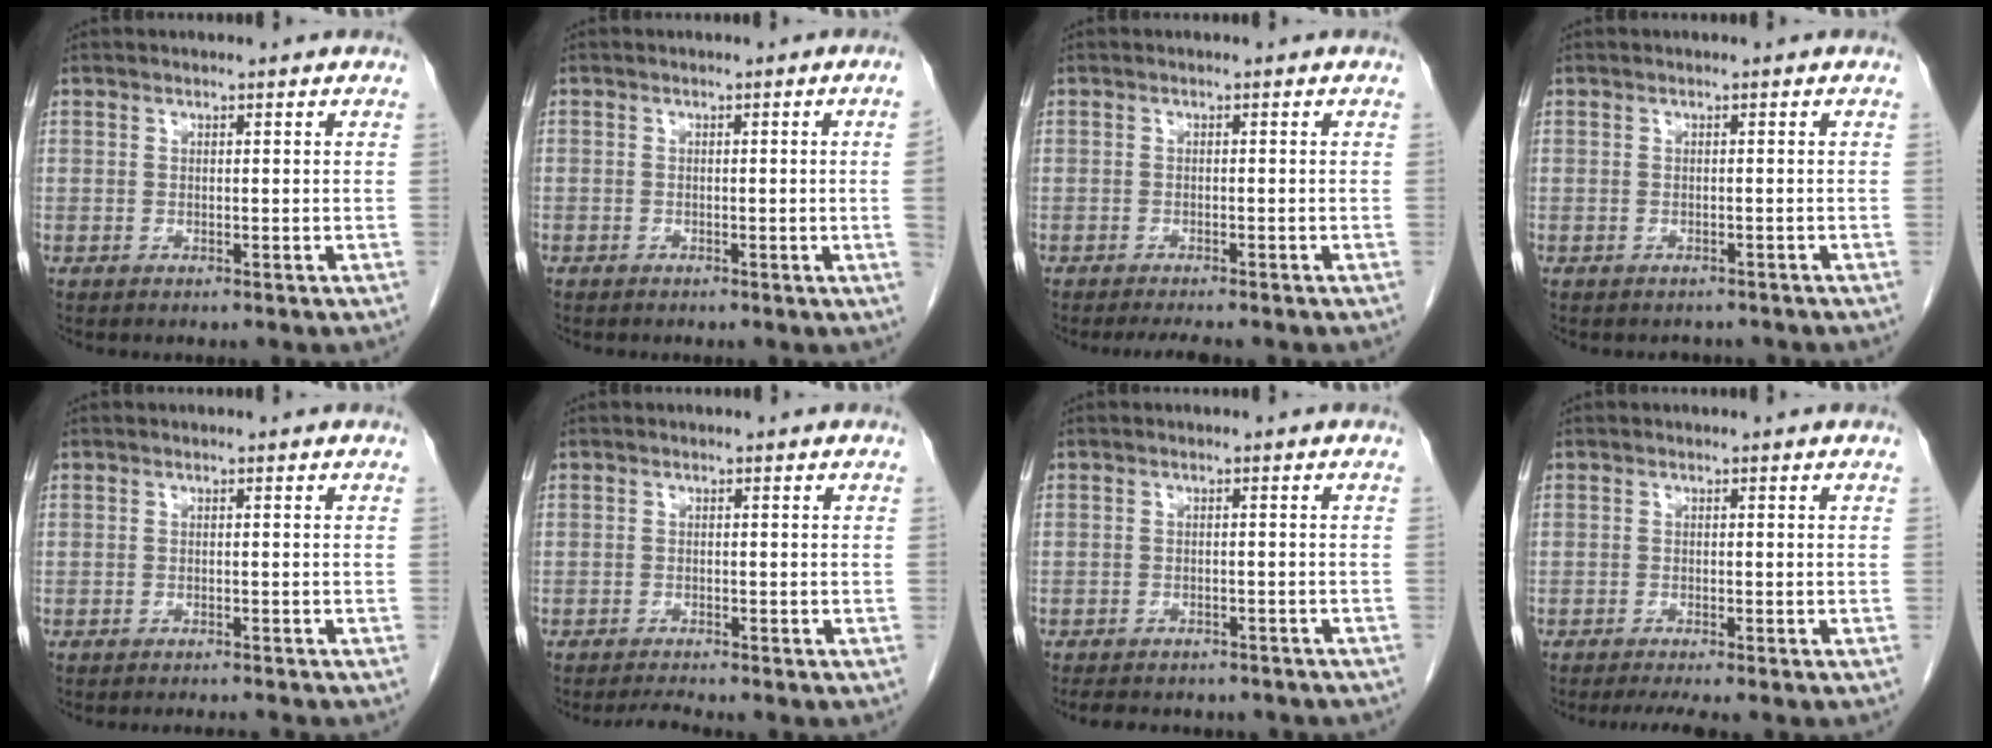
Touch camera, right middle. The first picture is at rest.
{"total": 2.2, "force": [-0.4, -0.8, 2.0], "torque": [-0.020, 0.001, -0.006]}
{"total": 3.6, "force": [-3.1, 0.4, 1.8], "torque": [-0.026, -0.009, -0.043]}
{"total": 2.2, "force": [-2.0, 0.9, 0.2], "torque": [-0.007, -0.002, -0.026]}
{"total": 2.8, "force": [-2.7, -0.7, 0.4], "torque": [-0.005, -0.011, -0.035]}
{"total": 1.9, "force": [-1.7, -0.7, 0.3], "torque": [-0.017, -0.014, -0.029]}
{"total": 11.5, "force": [-9.9, 4.0, 4.2], "torque": [-0.076, 0.000, -0.111]}
{"total": 3.6, "force": [-3.0, -0.2, 2.0], "torque": [-0.030, -0.010, -0.046]}